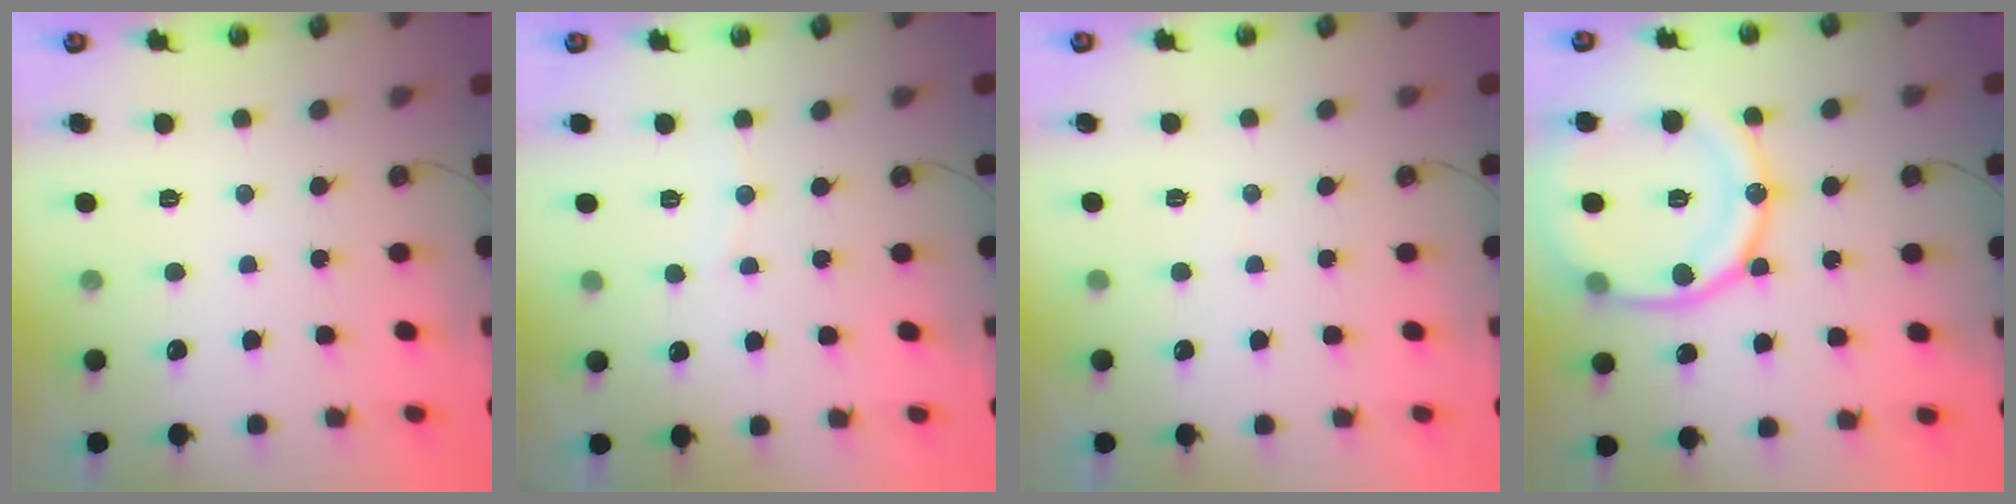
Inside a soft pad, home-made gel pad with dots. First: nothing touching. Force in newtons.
{"total": 3.0, "press": 2.9, "slide": 0.7}
{"total": 1.8, "press": 1.7, "slide": 0.1}
{"total": 21.5, "press": 21.4, "slide": 2.4}